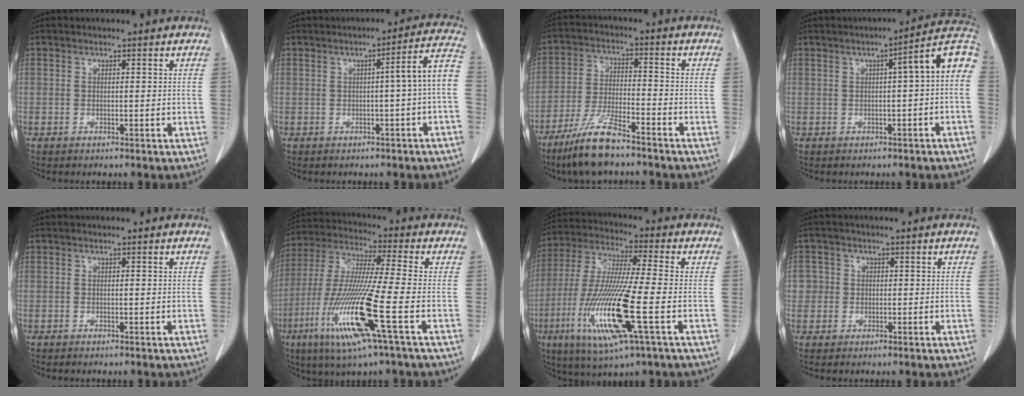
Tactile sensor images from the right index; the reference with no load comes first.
{"total": 6.7, "force": [-0.7, -0.6, 6.6], "torque": [-0.082, 0.019, -0.012]}
{"total": 9.4, "force": [-7.1, 1.1, 6.0], "torque": [-0.124, -0.023, -0.137]}
{"total": 8.0, "force": [0.8, 0.5, 7.9], "torque": [-0.101, 0.030, 0.003]}
{"total": 0.0}
{"total": 16.2, "force": [-6.0, -0.4, 15.1], "torque": [-0.317, -0.026, -0.118]}
{"total": 17.0, "force": [-5.1, 0.8, 16.1], "torque": [-0.340, -0.025, -0.097]}
{"total": 2.7, "force": [0.2, 2.7, 0.0], "torque": [0.018, 0.008, 0.002]}